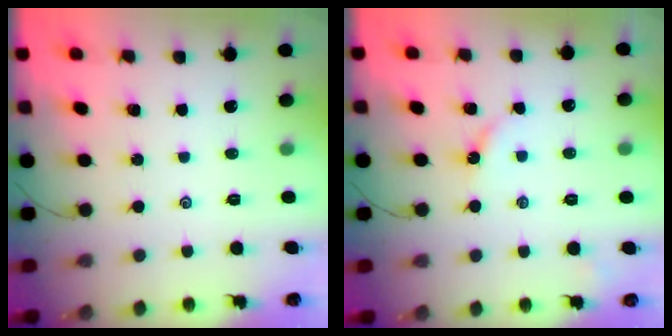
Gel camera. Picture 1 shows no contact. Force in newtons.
{"total": 2.9, "press": 2.9, "slide": 0.5}